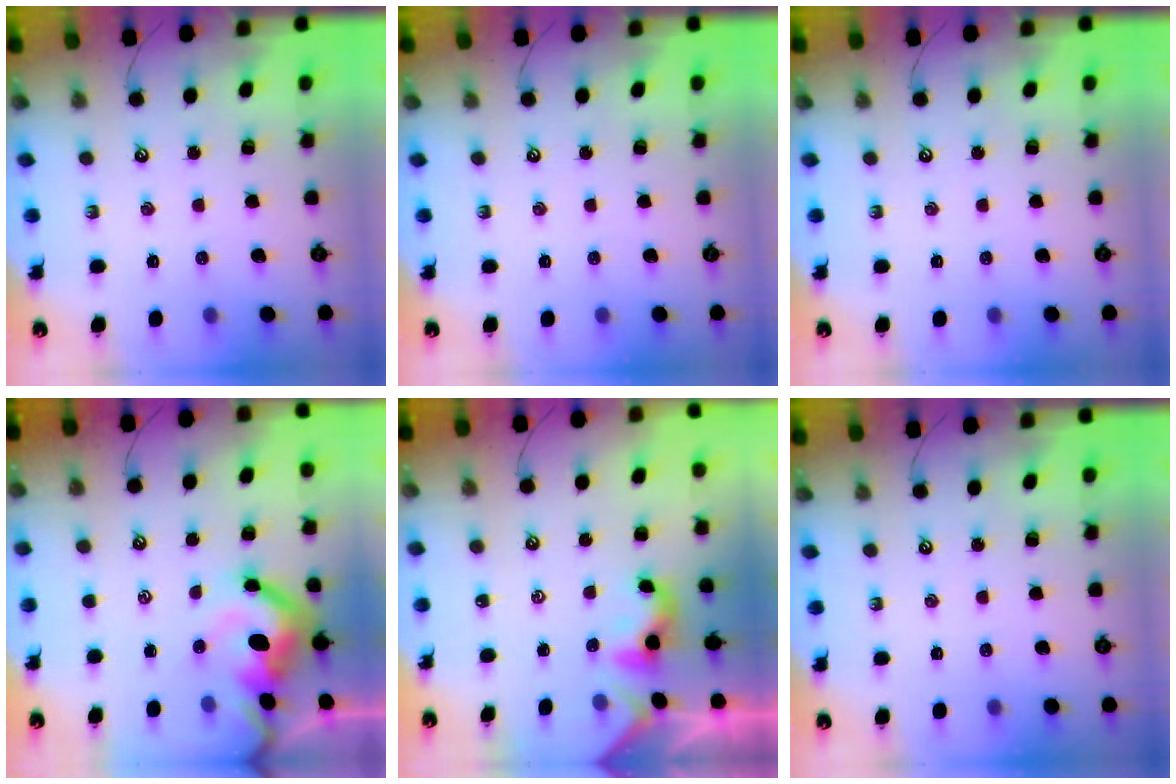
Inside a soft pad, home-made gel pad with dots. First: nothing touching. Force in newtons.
{"total": 0.0}
{"total": 0.0}
{"total": 9.8, "press": 9.7, "slide": 1.6}
{"total": 2.0, "press": 2.0, "slide": 0.2}
{"total": 0.0}